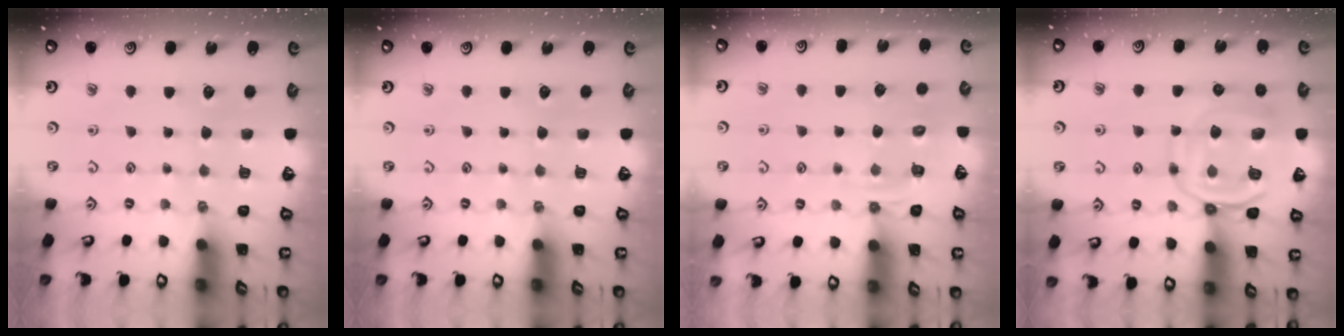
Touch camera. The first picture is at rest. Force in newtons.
{"total": 0.0}
{"total": 8.6, "press": 8.5, "slide": 1.4}
{"total": 11.6, "press": 11.5, "slide": 1.1}